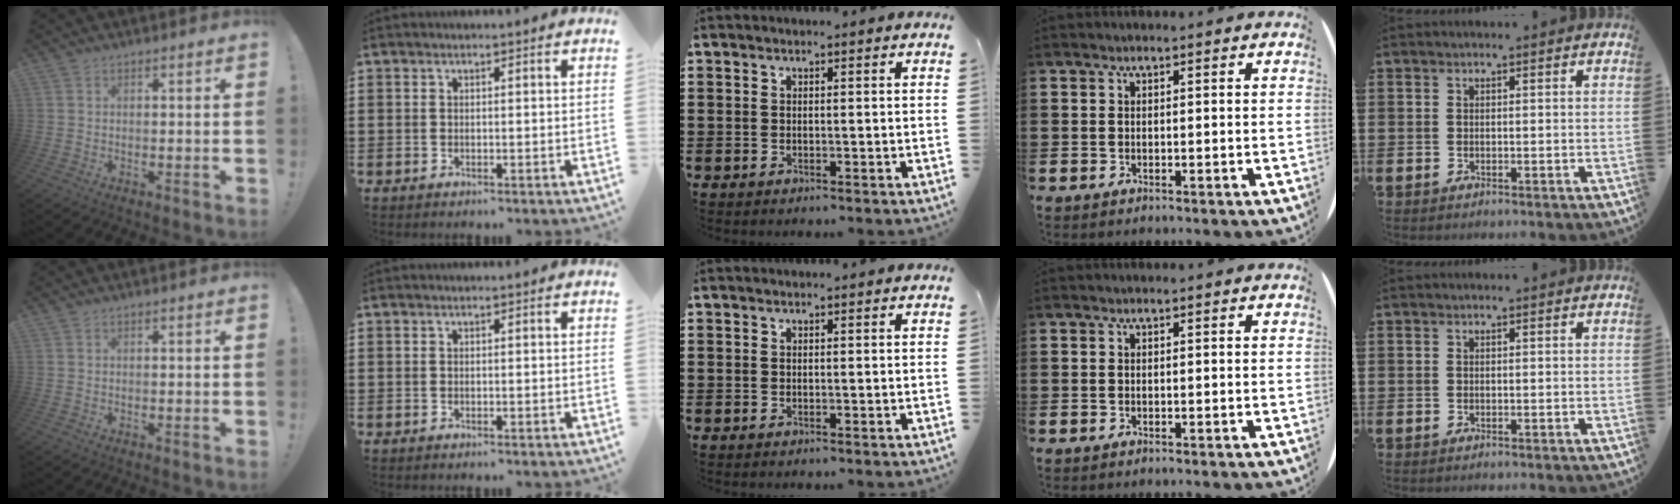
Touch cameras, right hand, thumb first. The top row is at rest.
{}